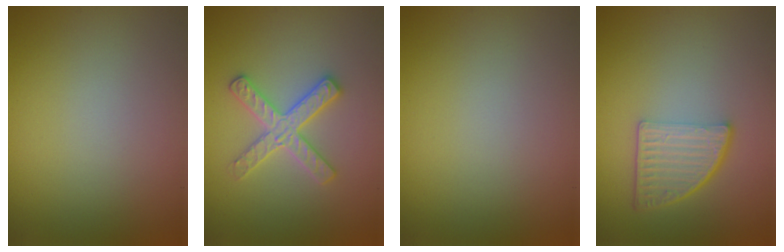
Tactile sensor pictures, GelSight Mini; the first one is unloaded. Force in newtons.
{"total": 2.9, "press": 2.9, "slide": 0.5}
{"total": 0.0}
{"total": 4.7, "press": 3.4, "slide": 3.2}